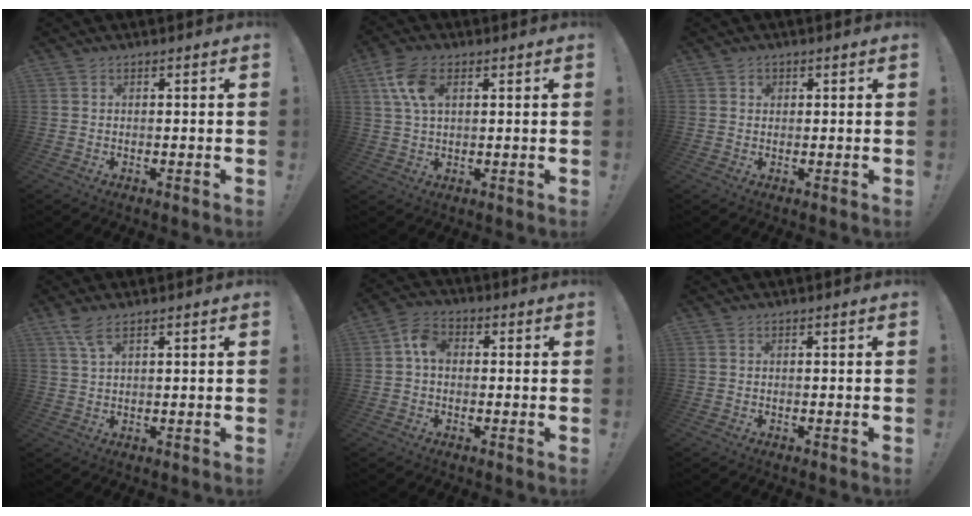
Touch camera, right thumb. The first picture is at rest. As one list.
[{"total": 9.2, "force": [3.4, 5.1, 6.9], "torque": [-0.145, -0.002, 0.063]}, {"total": 1.3, "force": [0.4, 1.2, 0.2], "torque": [0.003, -0.001, 0.005]}, {"total": 4.8, "force": [3.1, 1.4, 3.3], "torque": [-0.072, -0.009, 0.057]}, {"total": 6.7, "force": [0.4, 4.9, 4.5], "torque": [-0.082, 0.016, 0.010]}, {"total": 0.0}]